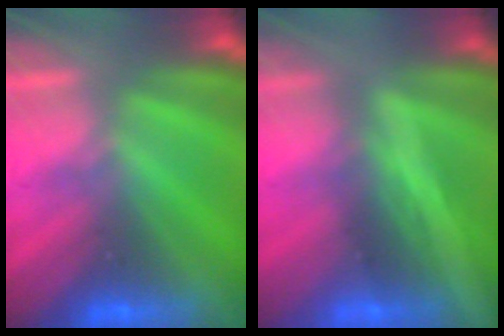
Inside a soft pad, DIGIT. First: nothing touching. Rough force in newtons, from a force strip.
{"total": 1.9}